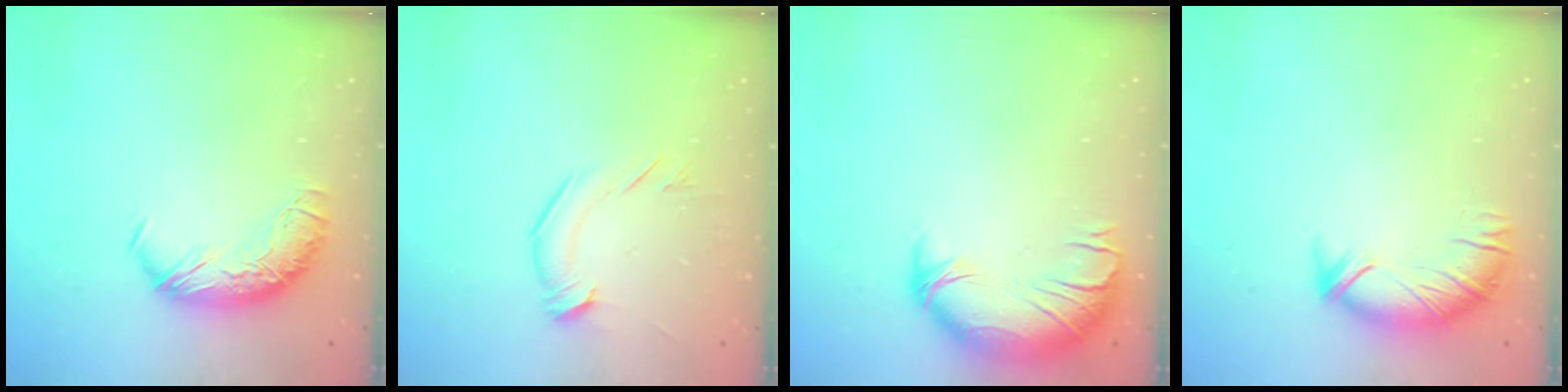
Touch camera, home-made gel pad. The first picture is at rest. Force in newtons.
{"total": 2.8, "press": 2.7, "slide": 0.4}
{"total": 3.8, "press": 3.0, "slide": 2.2}
{"total": 3.5, "press": 3.2, "slide": 1.3}